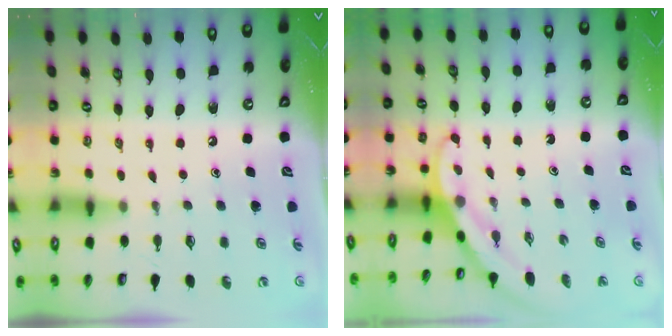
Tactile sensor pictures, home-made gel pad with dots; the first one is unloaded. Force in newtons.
{"total": 3.1, "press": 3.1, "slide": 0.1}